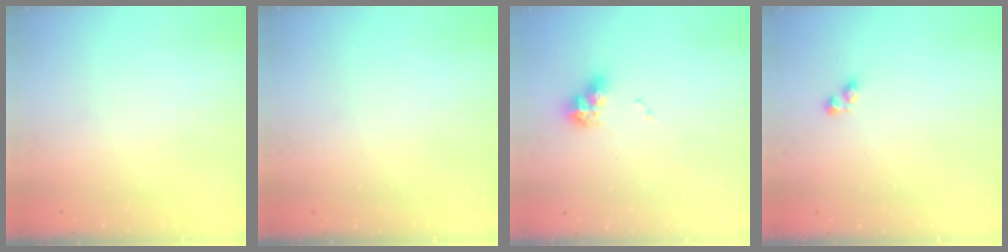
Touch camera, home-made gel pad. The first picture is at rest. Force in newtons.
{"total": 0.0}
{"total": 9.5, "press": 9.5, "slide": 1.0}
{"total": 2.4, "press": 2.3, "slide": 0.6}